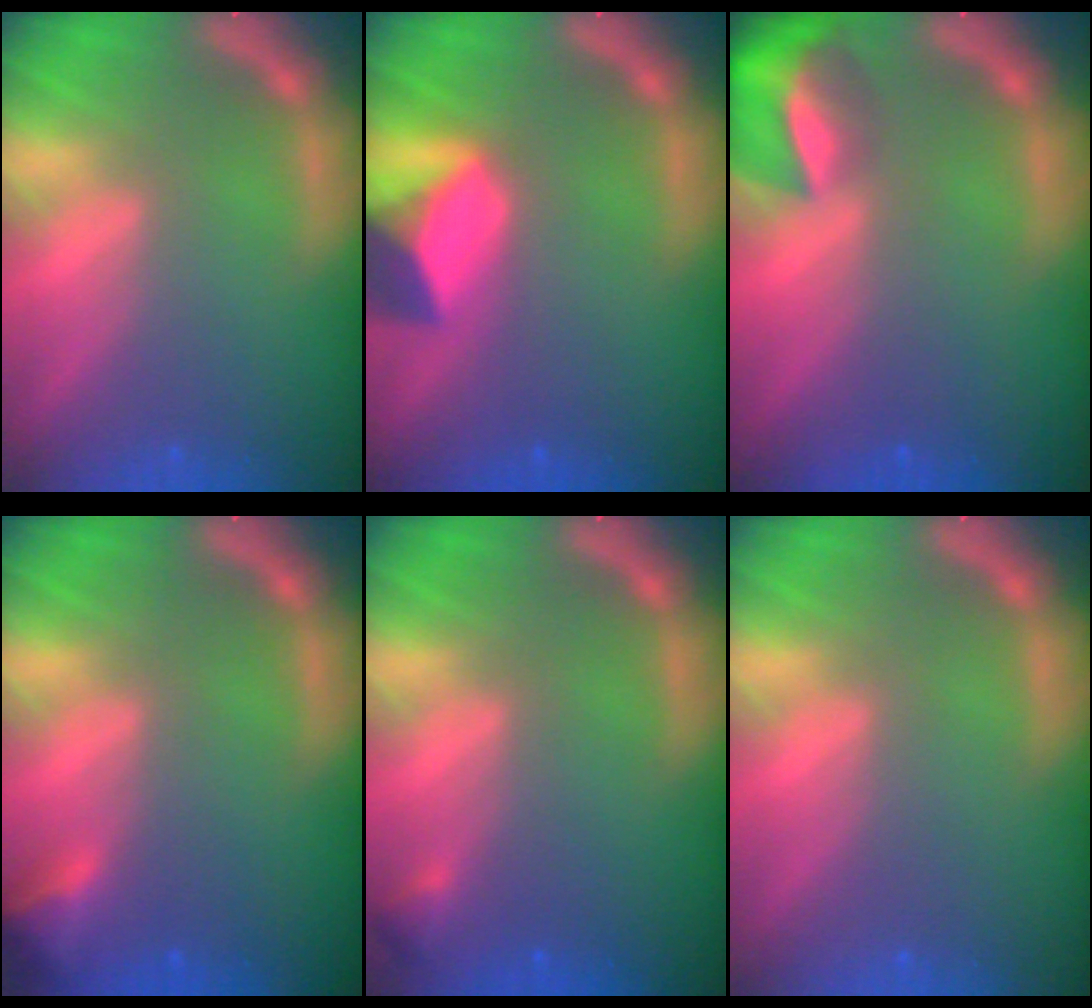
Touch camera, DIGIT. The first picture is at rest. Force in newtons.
{"total": 6.4}
{"total": 6.4}
{"total": 2.4}
{"total": 0.9}
{"total": 0.0}